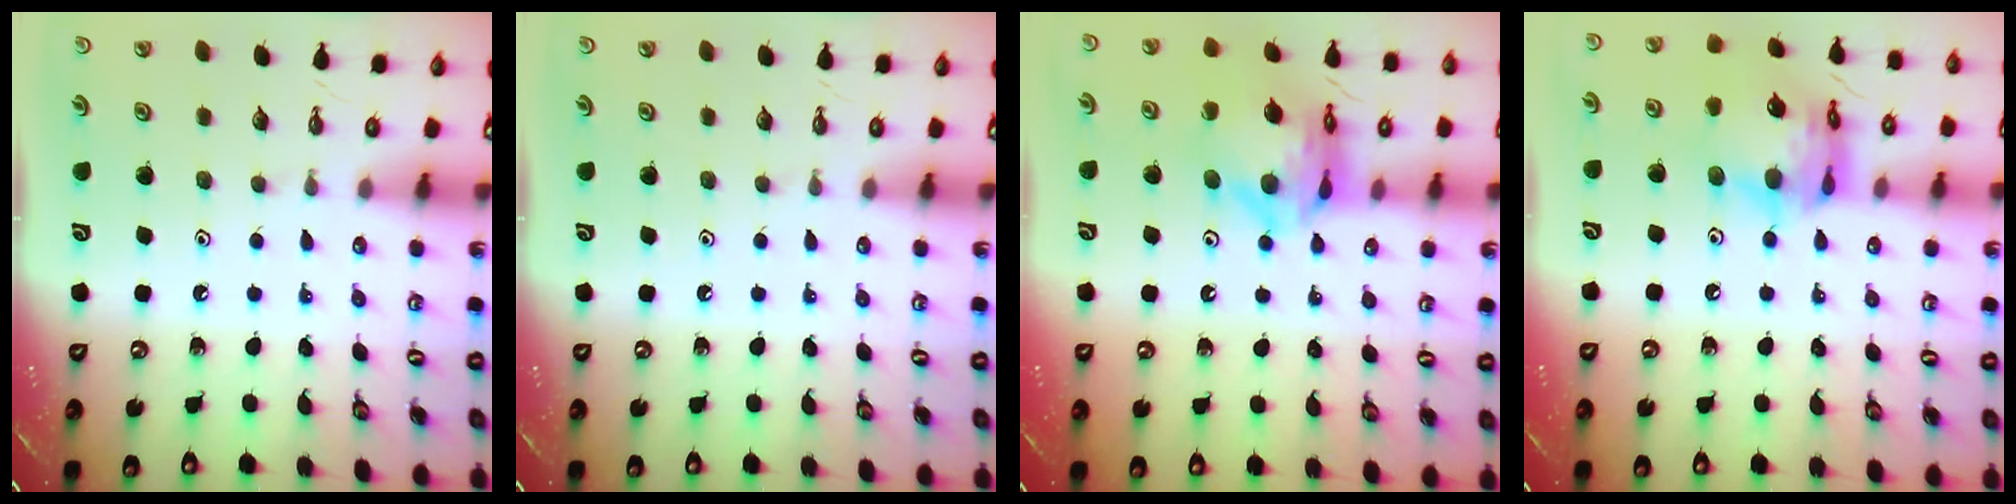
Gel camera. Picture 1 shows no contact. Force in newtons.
{"total": 0.0}
{"total": 14.0, "press": 13.9, "slide": 1.6}
{"total": 16.0, "press": 15.9, "slide": 1.8}